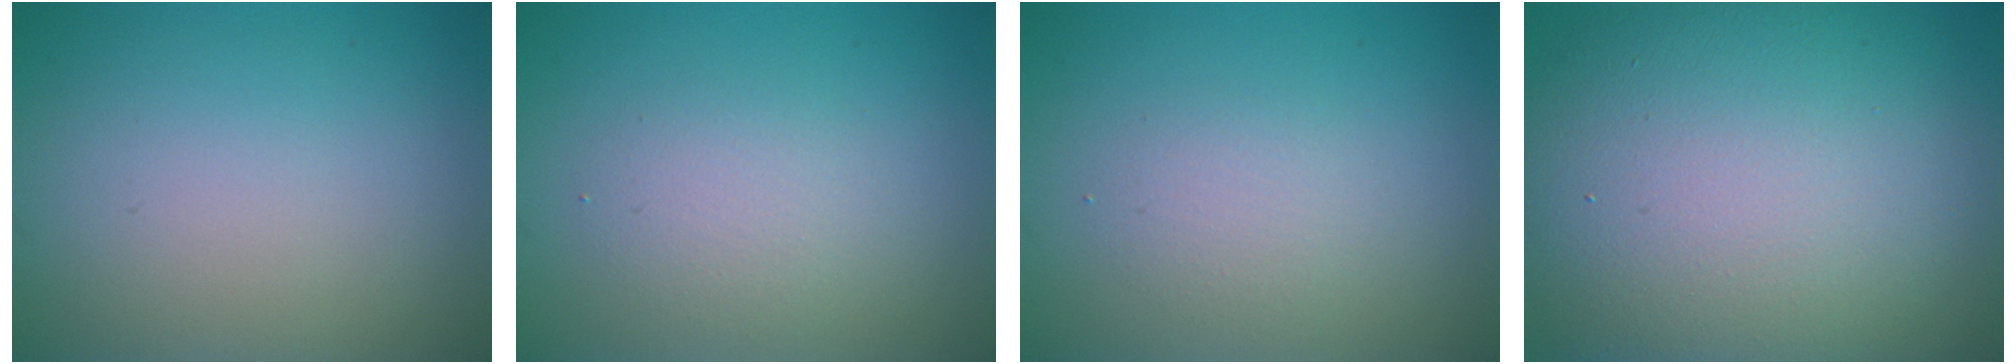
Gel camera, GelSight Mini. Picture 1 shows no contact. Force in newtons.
{"total": 2.2, "press": 2.2, "slide": 0.1}
{"total": 1.6, "press": 1.6, "slide": 0.1}
{"total": 16.2, "press": 16.2, "slide": 0.6}